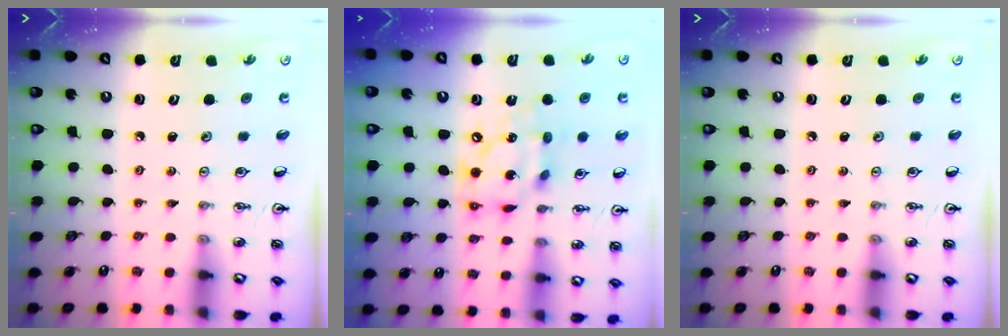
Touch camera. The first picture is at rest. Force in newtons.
{"total": 14.4, "press": 14.3, "slide": 1.5}
{"total": 0.0}